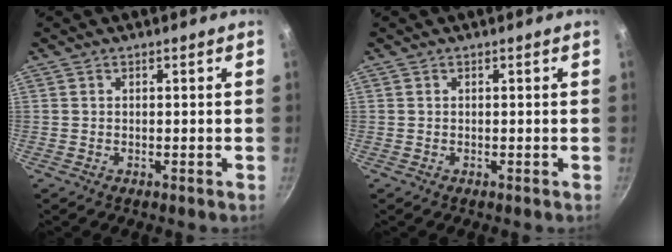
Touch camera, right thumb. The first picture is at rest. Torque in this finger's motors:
{"motor_torque": [0.00, 0.00, 0.01, 0.01, 0.01]}